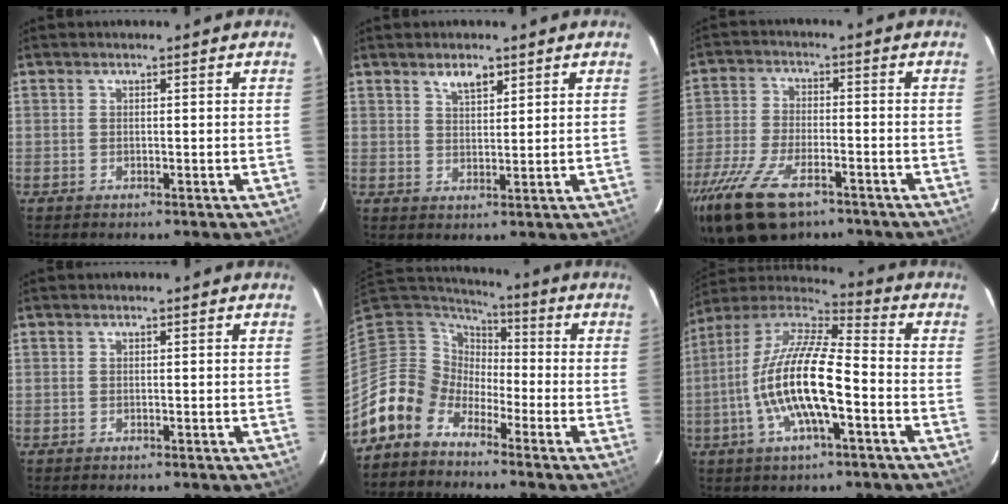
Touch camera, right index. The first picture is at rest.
{"total": 3.5, "force": [2.4, 1.5, 2.0], "torque": [-0.032, 0.005, 0.042]}
{"total": 14.6, "force": [-9.9, 6.3, 8.8], "torque": [-0.205, -0.033, -0.186]}
{"total": 0.0}
{"total": 8.1, "force": [-5.6, 5.9, 0.6], "torque": [-0.022, 0.032, -0.127]}
{"total": 17.6, "force": [-4.8, 4.6, 16.3], "torque": [-0.311, -0.010, -0.096]}